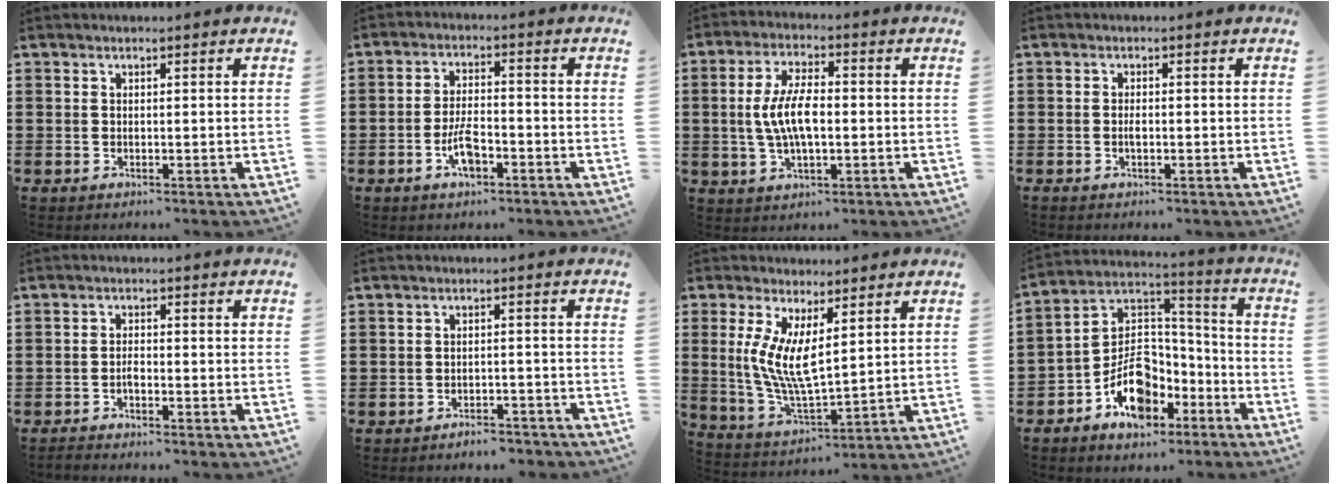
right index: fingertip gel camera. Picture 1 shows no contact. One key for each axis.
{"total": 5.2, "fx": -2.4, "fy": 2.0, "fz": 4.2, "tx": -0.086, "ty": 0.003, "tz": -0.047}
{"total": 7.7, "fx": -0.4, "fy": 3.0, "fz": 7.1, "tx": -0.156, "ty": -0.002, "tz": -0.014}
{"total": 1.4, "fx": -0.3, "fy": 0.4, "fz": 1.3, "tx": -0.024, "ty": -0.002, "tz": -0.005}
{"total": 1.5, "fx": -1.1, "fy": 0.3, "fz": 1.0, "tx": -0.029, "ty": -0.002, "tz": -0.023}
{"total": 2.7, "fx": -2.7, "fy": 0.2, "fz": 0.1, "tx": -0.008, "ty": 0.000, "tz": -0.055}
{"total": 8.0, "fx": 2.0, "fy": 2.5, "fz": 7.3, "tx": -0.158, "ty": -0.007, "tz": 0.034}
{"total": 10.2, "fx": -5.4, "fy": 7.0, "fz": 5.0, "tx": -0.099, "ty": 0.015, "tz": -0.100}